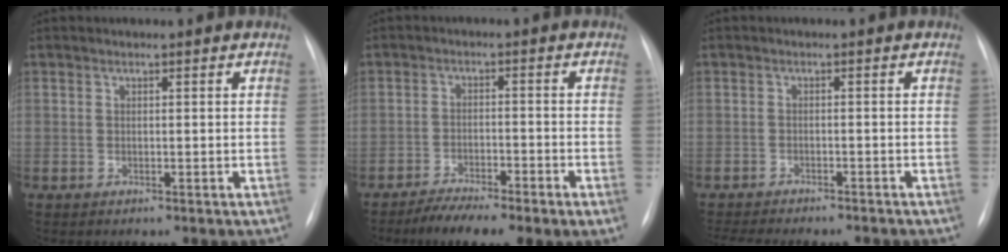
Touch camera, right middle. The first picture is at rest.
{"total": 8.1, "force": [-5.6, 1.1, 5.7], "torque": [-0.097, -0.010, -0.094]}
{"total": 13.1, "force": [-11.7, 2.9, 5.2], "torque": [-0.096, -0.010, -0.153]}